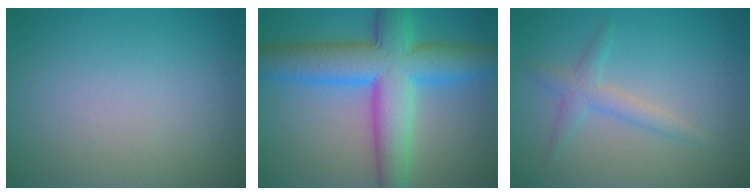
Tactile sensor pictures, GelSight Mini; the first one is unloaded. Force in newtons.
{"total": 10.0, "press": 10.0, "slide": 0.1}
{"total": 2.0, "press": 2.0, "slide": 0.0}